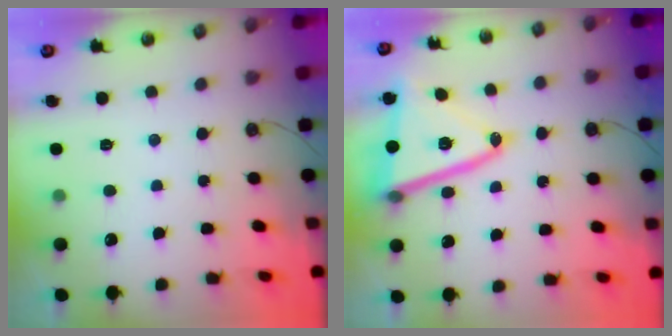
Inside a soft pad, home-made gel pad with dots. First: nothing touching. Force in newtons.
{"total": 19.1, "press": 18.9, "slide": 2.6}